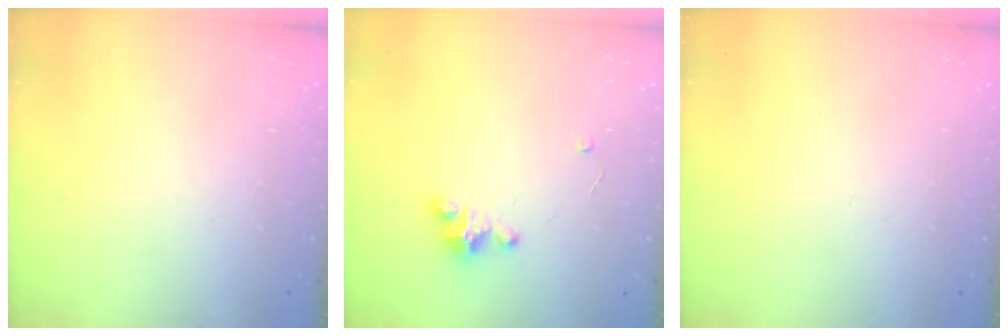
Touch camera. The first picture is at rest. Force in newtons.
{"total": 3.4, "press": 3.4, "slide": 0.4}
{"total": 0.0}